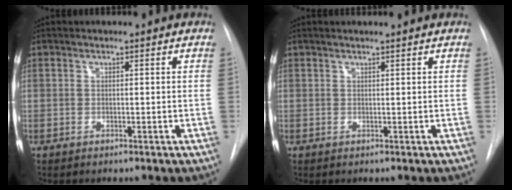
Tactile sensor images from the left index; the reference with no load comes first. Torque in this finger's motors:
{"motor_torque": [0.24, -0.27, 0.05, 0.01]}